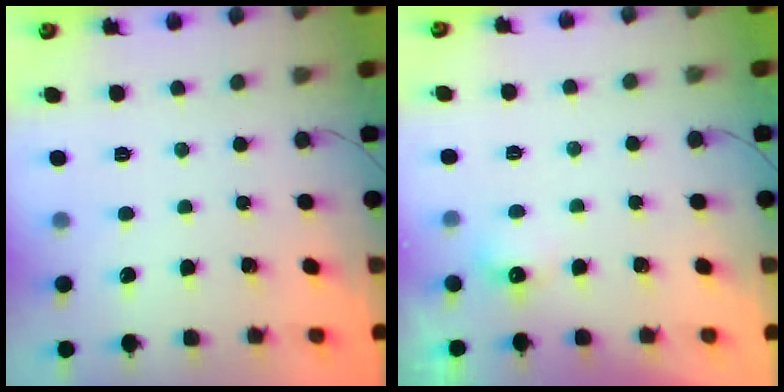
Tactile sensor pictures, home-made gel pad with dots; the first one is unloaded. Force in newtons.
{"total": 4.1, "press": 3.9, "slide": 1.1}